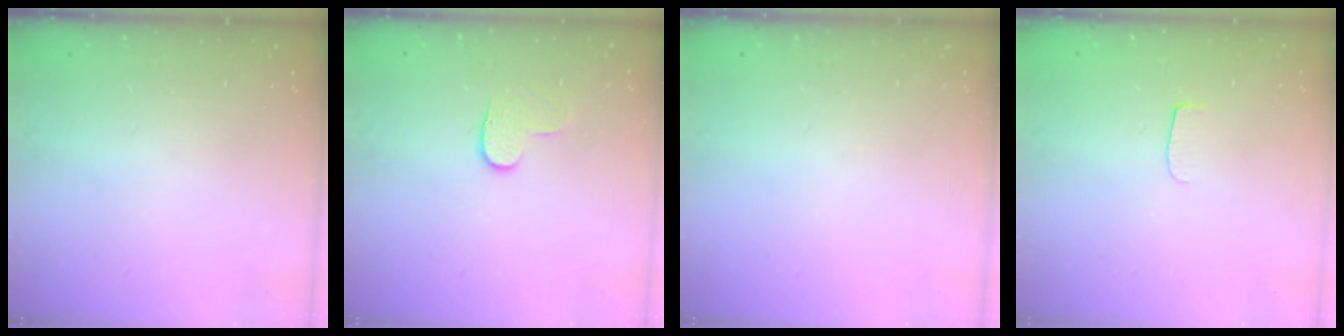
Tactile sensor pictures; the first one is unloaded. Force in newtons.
{"total": 3.8, "press": 3.8, "slide": 0.4}
{"total": 0.0}
{"total": 5.3, "press": 5.3, "slide": 0.5}